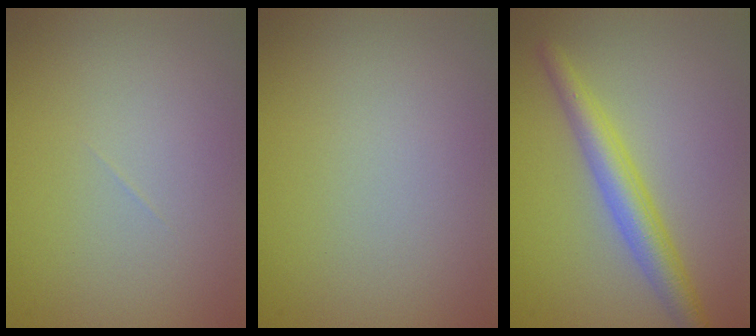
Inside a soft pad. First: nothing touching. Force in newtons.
{"total": 0.0}
{"total": 3.6, "press": 3.6, "slide": 0.2}